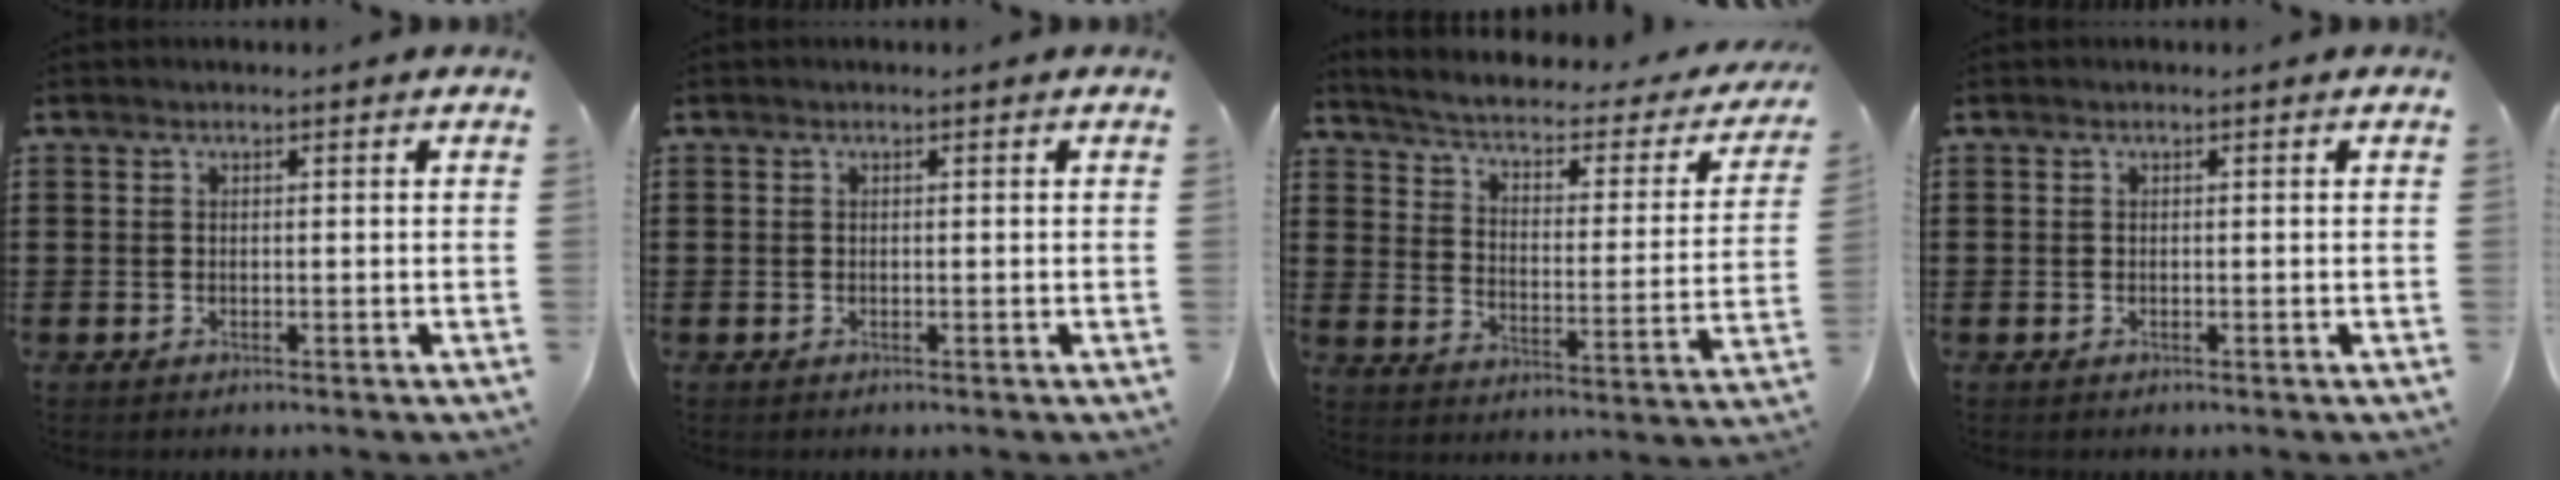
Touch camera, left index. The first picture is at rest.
{"total": 0.0}
{"total": 2.8, "force": [1.9, 0.8, 2.0], "torque": [-0.052, -0.023, 0.021]}
{"total": 0.0}